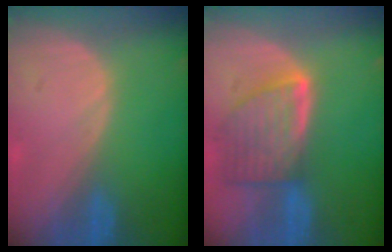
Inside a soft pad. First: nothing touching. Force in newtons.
{"total": 8.1, "press": 7.3, "slide": 3.4}